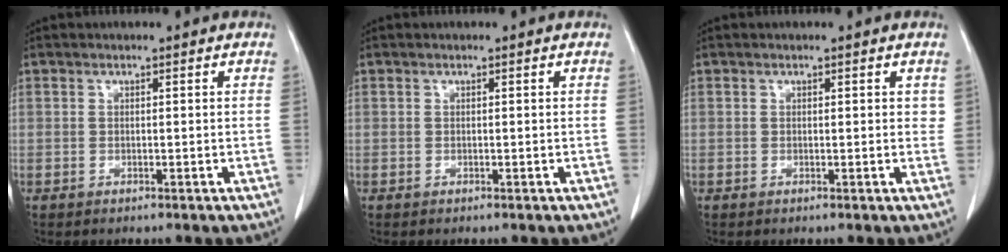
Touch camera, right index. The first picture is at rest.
{"total": 0.0}
{"total": 1.2, "force": [0.5, 0.6, 0.8], "torque": [-0.003, -0.001, 0.004]}